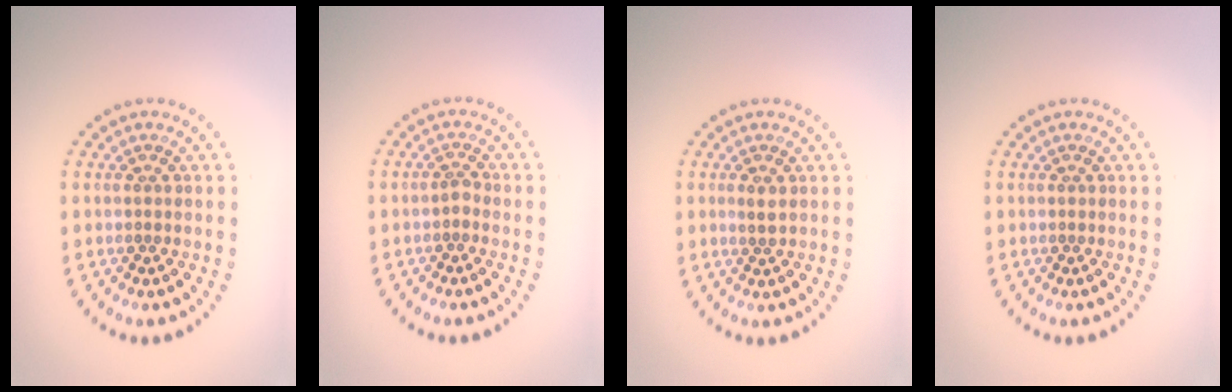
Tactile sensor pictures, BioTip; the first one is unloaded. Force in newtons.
{"total": 0.9, "press": 0.7, "slide": 0.6}
{"total": 1.0, "press": 1.0, "slide": 0.2}
{"total": 0.0}